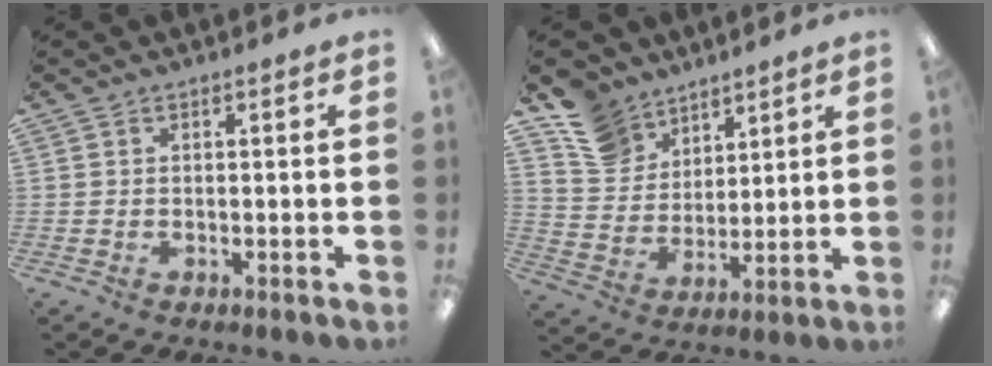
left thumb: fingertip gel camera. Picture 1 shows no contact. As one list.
[{"total": 11.6, "force": [9.1, 7.1, 1.5], "torque": [-0.046, -0.060, 0.180]}]